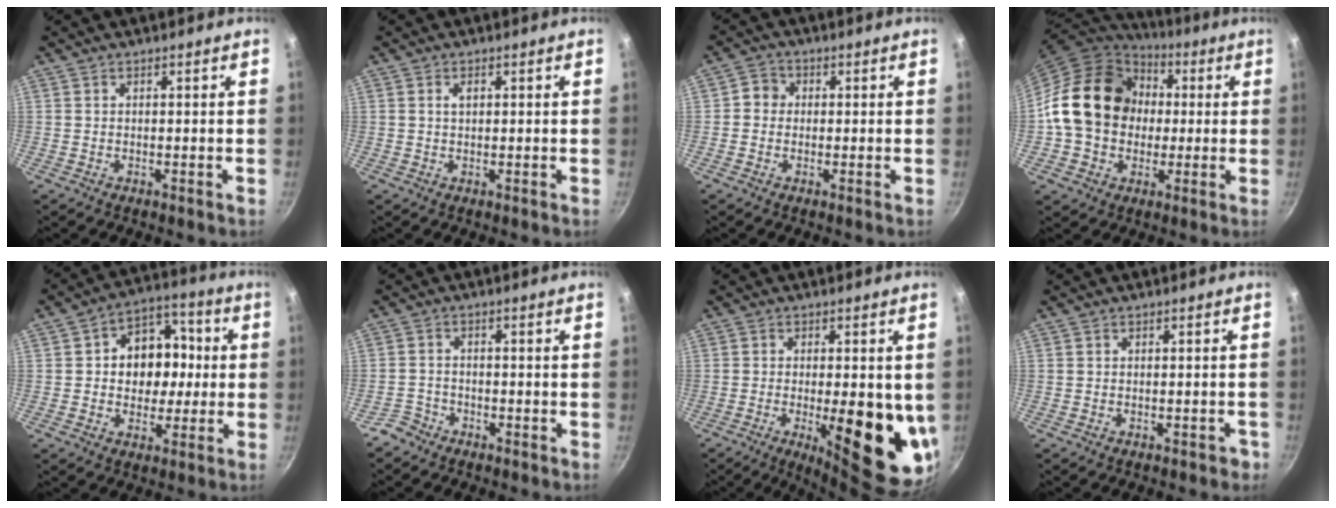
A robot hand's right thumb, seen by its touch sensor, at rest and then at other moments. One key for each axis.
{"total": 1.6, "fx": 0.4, "fy": 1.0, "fz": 1.1, "tx": -0.014, "ty": 0.004, "tz": 0.007}
{"total": 3.3, "fx": 0.0, "fy": 3.1, "fz": 1.2, "tx": -0.005, "ty": 0.005, "tz": -0.013}
{"total": 19.3, "fx": 1.4, "fy": 15.8, "fz": 11.0, "tx": -0.160, "ty": 0.031, "tz": 0.016}
{"total": 13.2, "fx": 0.7, "fy": 10.5, "fz": 7.9, "tx": -0.067, "ty": 0.021, "tz": 0.000}
{"total": 3.1, "fx": -2.4, "fy": 1.9, "fz": 0.2, "tx": 0.001, "ty": 0.032, "tz": -0.046}
{"total": 16.1, "fx": -2.3, "fy": 5.5, "fz": 15.0, "tx": -0.184, "ty": -0.021, "tz": -0.025}
{"total": 1.5, "fx": -0.8, "fy": 1.1, "fz": 0.7, "tx": 0.005, "ty": 0.018, "tz": -0.001}